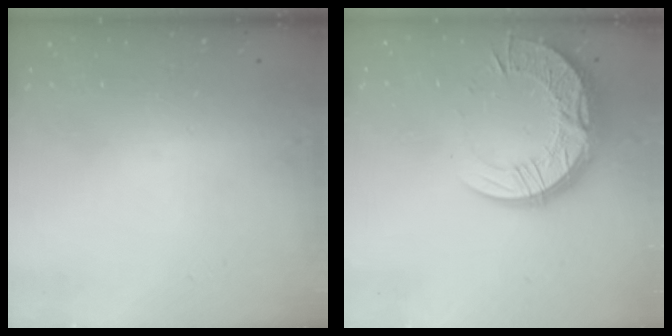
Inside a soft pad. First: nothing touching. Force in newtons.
{"total": 17.4, "press": 17.4, "slide": 1.3}